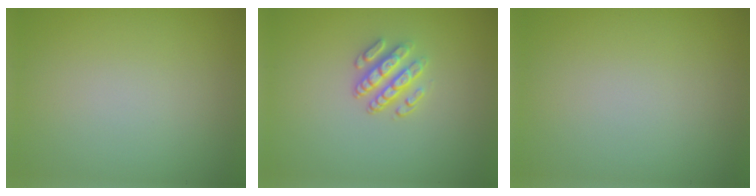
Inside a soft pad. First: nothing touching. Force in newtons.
{"total": 2.8, "press": 2.4, "slide": 1.5}
{"total": 0.0}